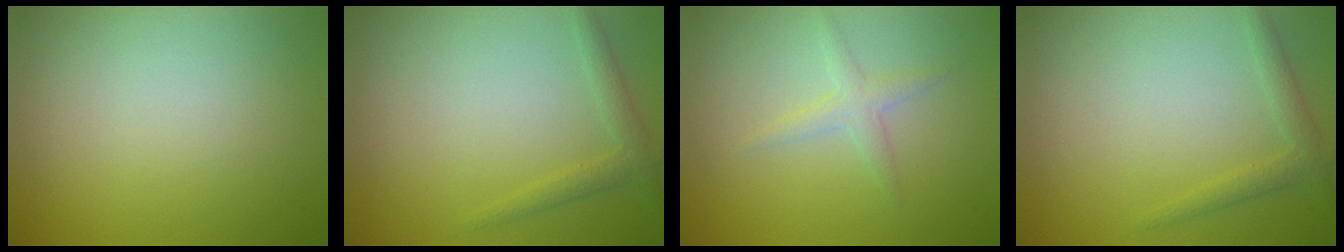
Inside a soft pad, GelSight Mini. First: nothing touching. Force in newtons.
{"total": 1.8, "press": 1.7, "slide": 0.1}
{"total": 1.6, "press": 1.6, "slide": 0.0}
{"total": 1.8, "press": 1.7, "slide": 0.1}